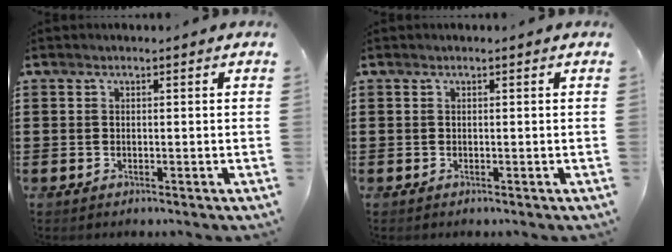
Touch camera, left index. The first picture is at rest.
{"total": 0.0}